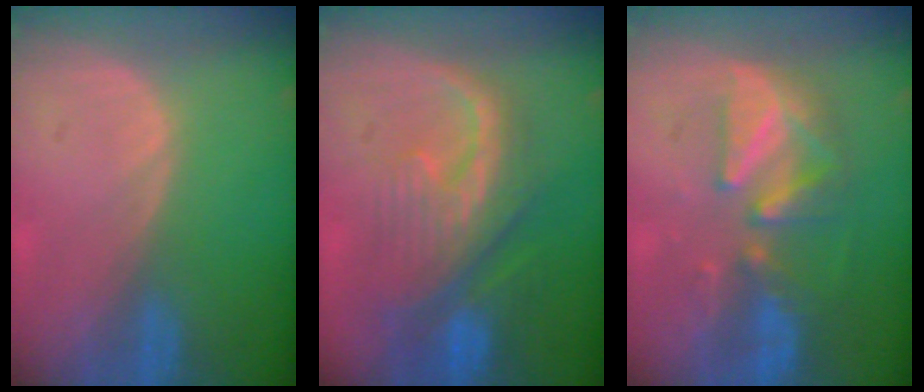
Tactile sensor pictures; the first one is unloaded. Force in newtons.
{"total": 9.9, "press": 9.2, "slide": 3.7}
{"total": 8.1, "press": 7.9, "slide": 2.0}